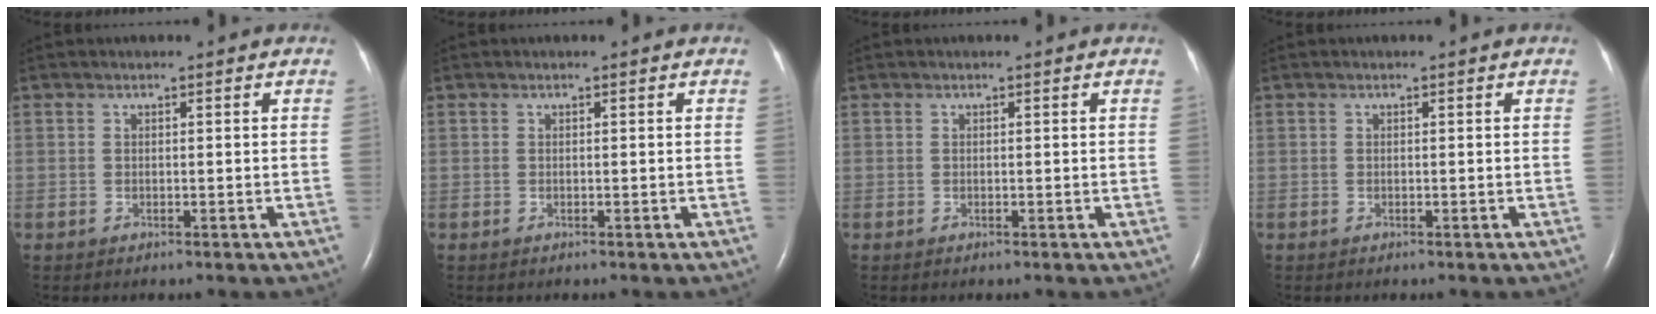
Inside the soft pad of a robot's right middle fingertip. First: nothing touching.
{"total": 0.0}
{"total": 0.0}
{"total": 0.0}